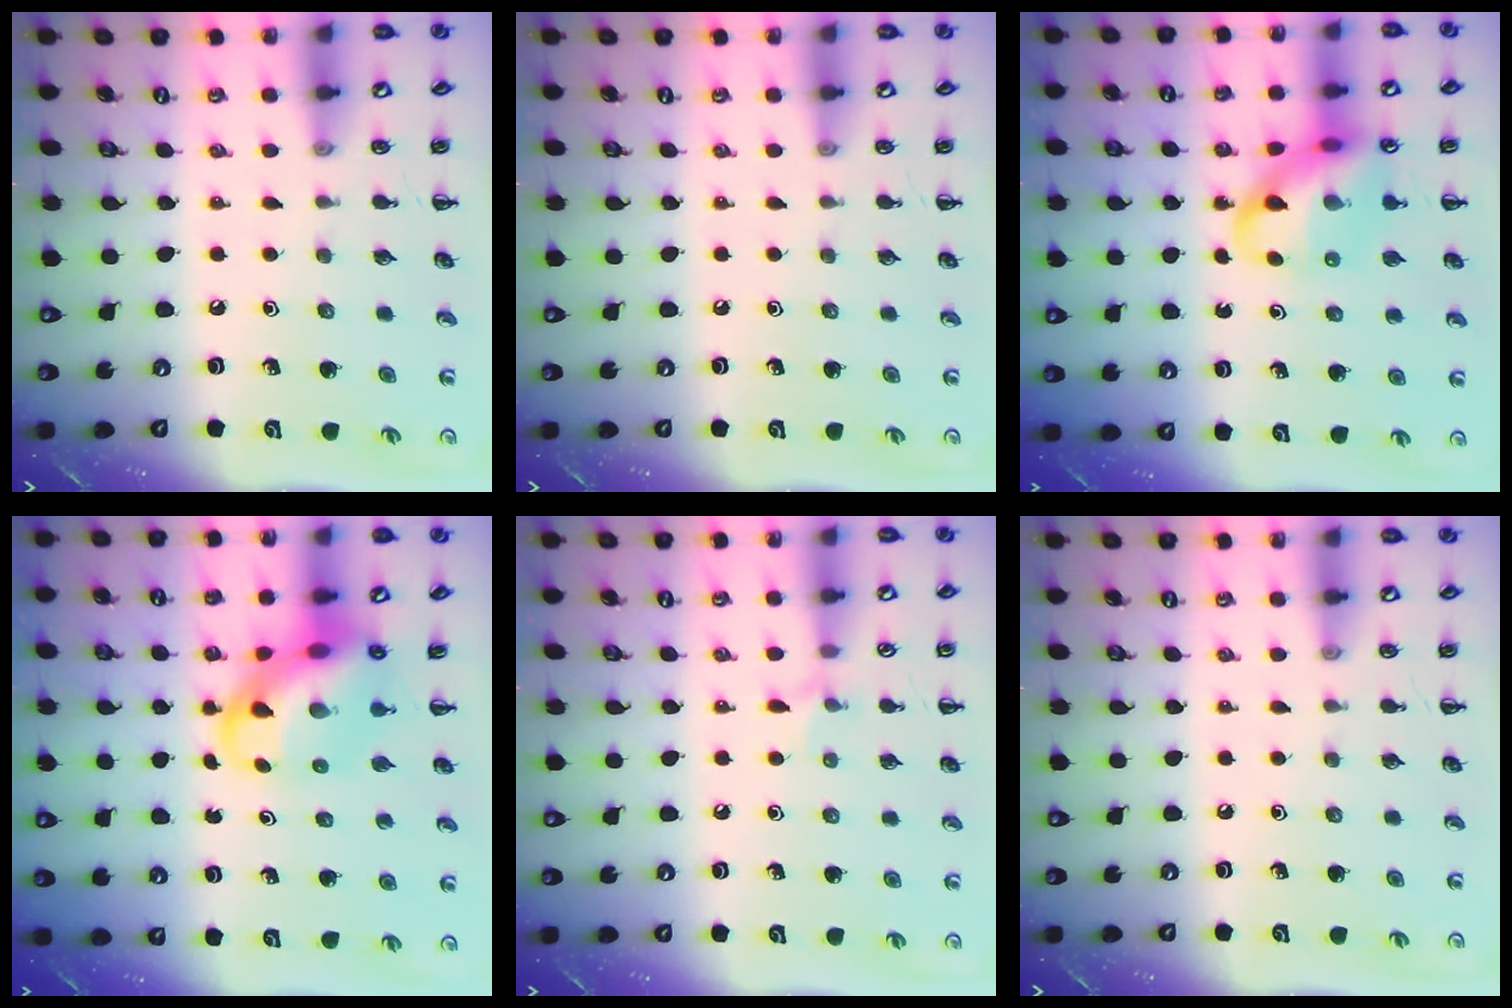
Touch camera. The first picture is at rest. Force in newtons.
{"total": 0.0}
{"total": 13.2, "press": 12.8, "slide": 3.3}
{"total": 11.5, "press": 11.1, "slide": 3.0}
{"total": 5.2, "press": 4.9, "slide": 1.8}
{"total": 0.0}